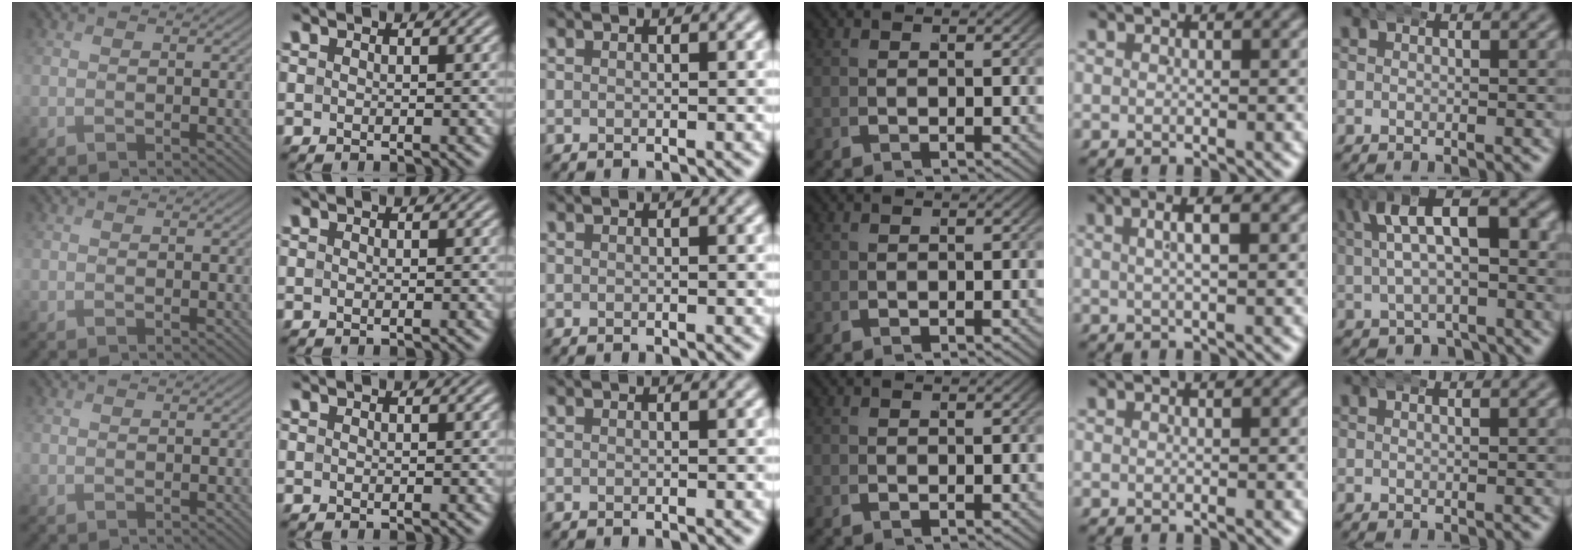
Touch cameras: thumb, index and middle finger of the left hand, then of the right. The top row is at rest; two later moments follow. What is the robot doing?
{"motion": "wrap", "object": "arm wrap"}